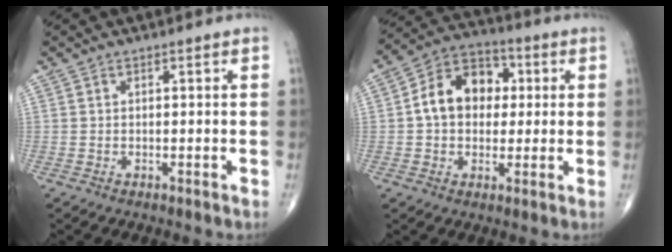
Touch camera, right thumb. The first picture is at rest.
{"total": 12.1, "force": [1.3, 9.1, 7.9], "torque": [-0.099, 0.024, 0.013]}